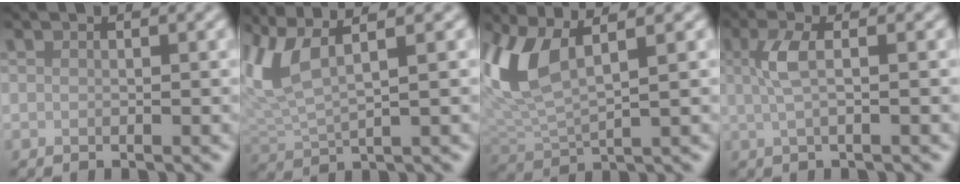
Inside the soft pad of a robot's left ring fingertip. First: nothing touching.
{"total": 5.5, "force": [3.2, 1.4, 4.2], "torque": [-0.107, 0.011, 0.066]}
{"total": 6.1, "force": [2.8, 2.2, 5.0], "torque": [-0.122, 0.001, 0.057]}
{"total": 2.6, "force": [0.4, 0.7, 2.5], "torque": [-0.053, 0.004, 0.006]}